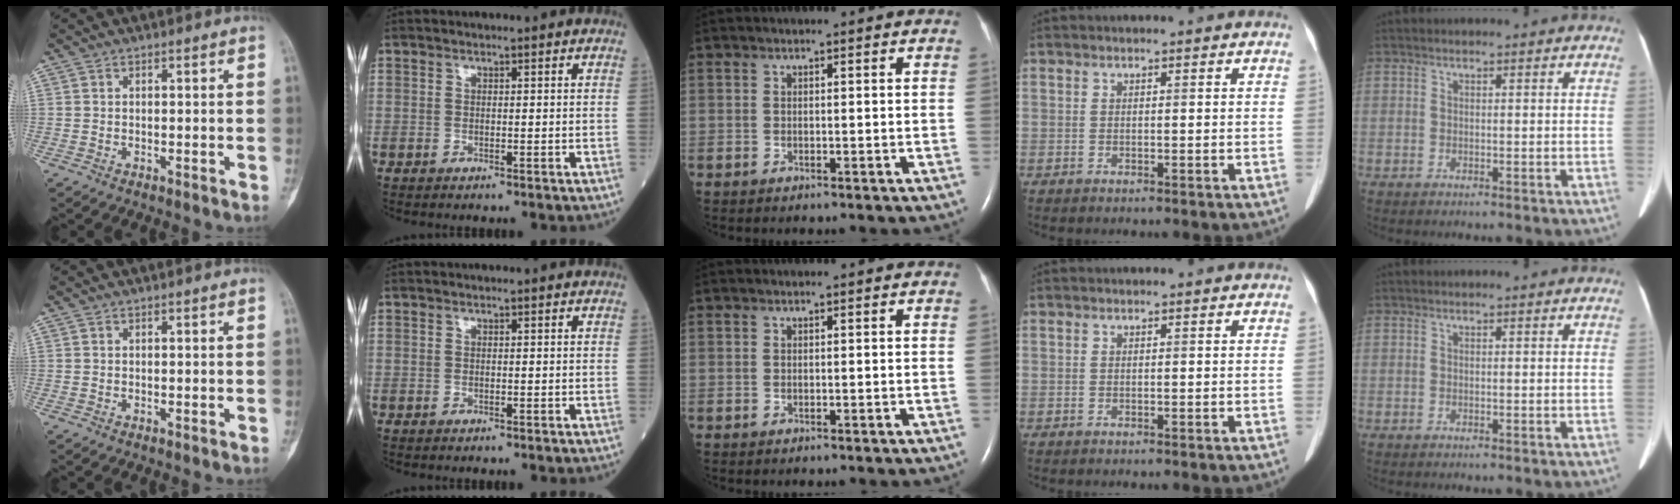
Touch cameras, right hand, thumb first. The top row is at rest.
{}